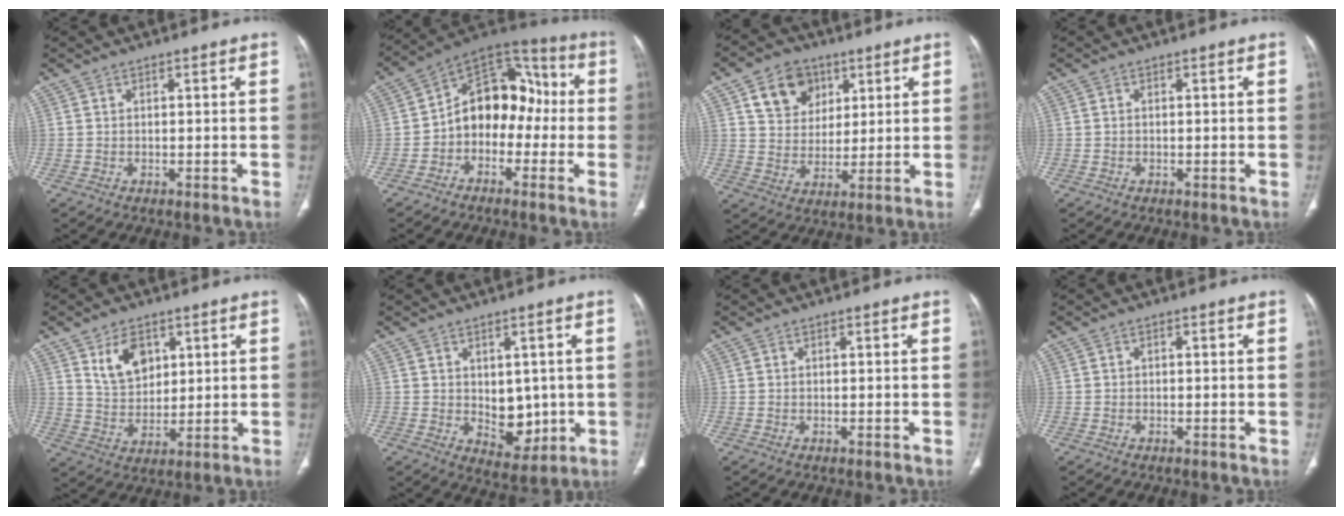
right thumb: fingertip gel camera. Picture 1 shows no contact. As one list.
[{"total": 14.2, "force": [-1.9, 10.4, 9.6], "torque": [-0.096, 0.055, -0.049]}, {"total": 10.8, "force": [4.9, 8.4, 4.6], "torque": [-0.045, -0.015, 0.089]}, {"total": 0.0}, {"total": 8.5, "force": [4.0, 5.6, 4.9], "torque": [-0.064, -0.025, 0.081]}, {"total": 7.6, "force": [-0.1, 5.2, 5.5], "torque": [-0.042, -0.016, 0.018]}, {"total": 0.0}, {"total": 0.0}]